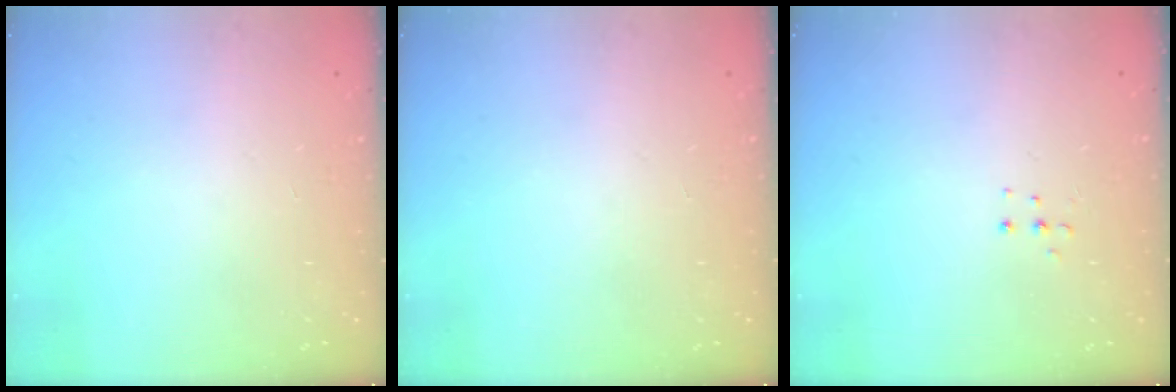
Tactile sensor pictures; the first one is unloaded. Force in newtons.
{"total": 0.0}
{"total": 3.9, "press": 3.8, "slide": 0.8}